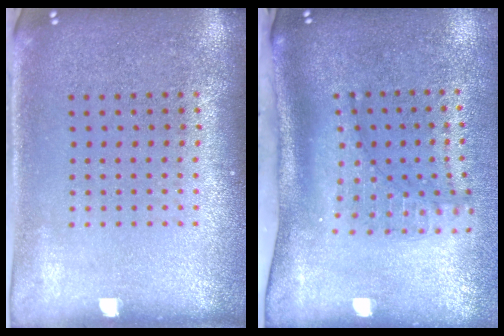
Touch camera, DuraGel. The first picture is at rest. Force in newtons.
{"total": 2.1, "press": 1.5, "slide": 1.5}